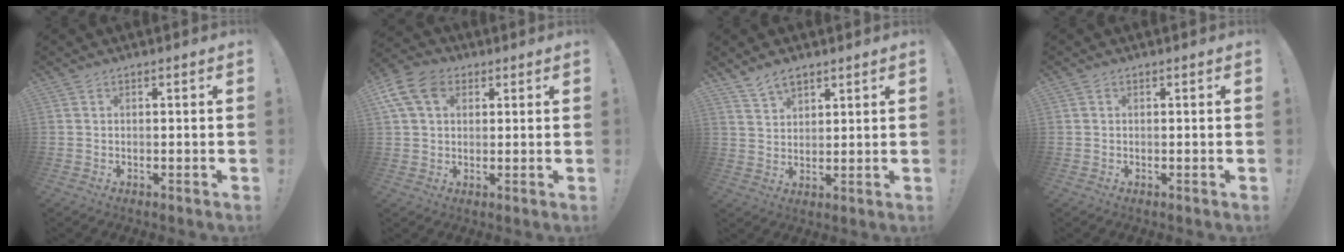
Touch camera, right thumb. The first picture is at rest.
{"total": 11.0, "force": [4.4, 7.6, 6.6], "torque": [-0.130, -0.004, 0.086]}
{"total": 5.7, "force": [4.5, 2.8, 2.1], "torque": [-0.034, -0.023, 0.084]}
{"total": 0.0}